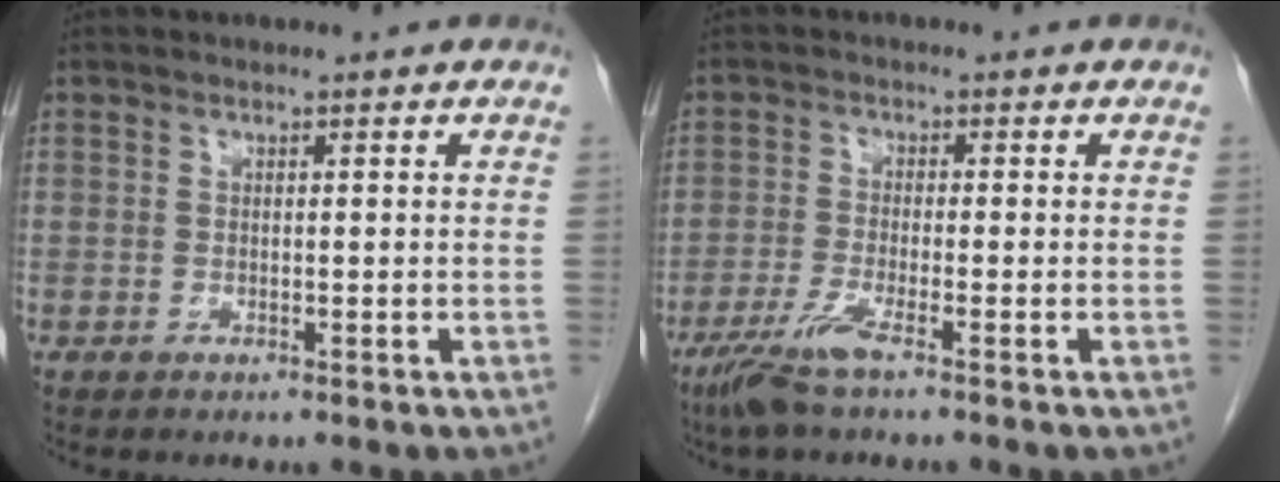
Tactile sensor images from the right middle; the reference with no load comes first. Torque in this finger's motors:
{"motor_torque": [1.21, -0.78, 0.40, 0.10]}